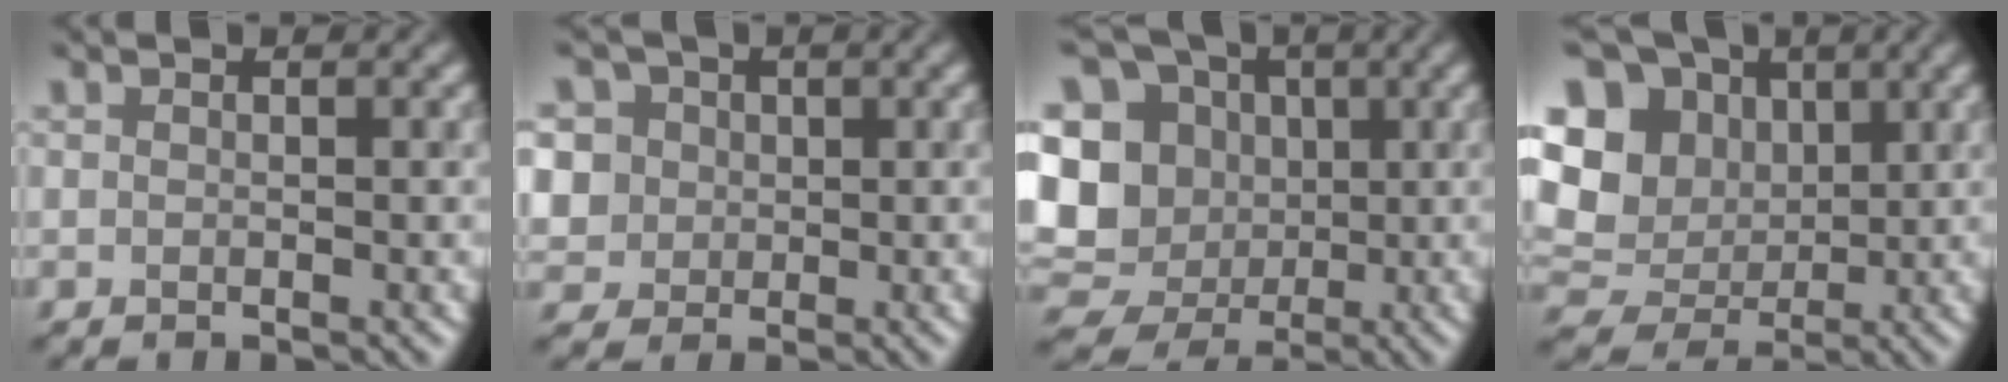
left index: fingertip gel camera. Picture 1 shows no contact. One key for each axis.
{"total": 6.7, "fx": 2.5, "fy": 5.7, "fz": 2.3, "tx": -0.048, "ty": 0.024, "tz": 0.022}
{"total": 13.7, "fx": 0.5, "fy": 12.5, "fz": 5.7, "tx": -0.148, "ty": 0.028, "tz": -0.003}
{"total": 12.5, "fx": 3.1, "fy": 10.5, "fz": 6.0, "tx": -0.158, "ty": 0.029, "tz": 0.046}